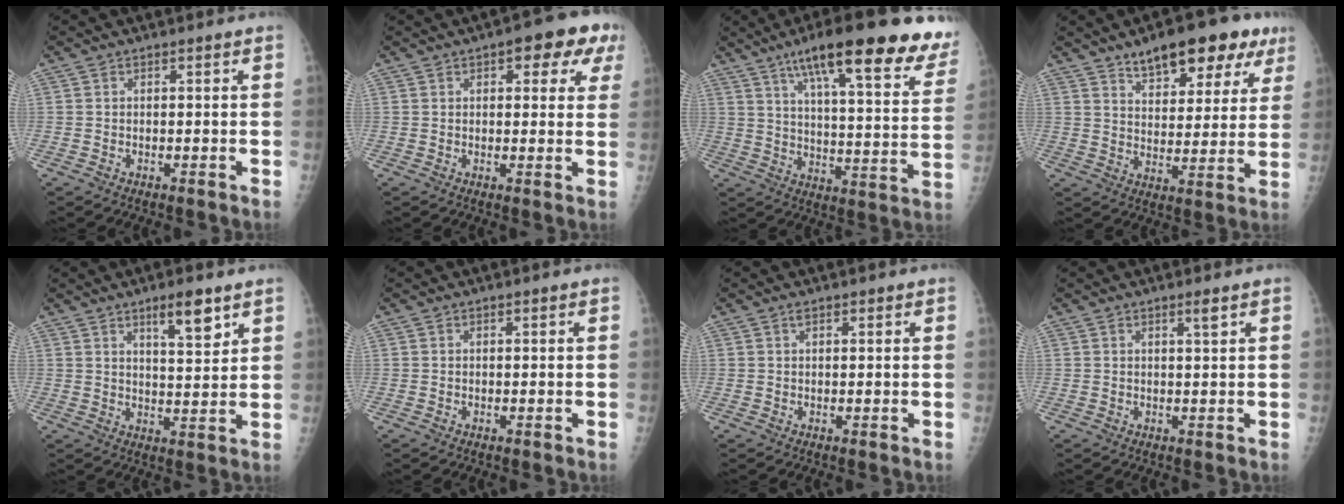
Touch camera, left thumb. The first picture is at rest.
{"total": 9.4, "force": [4.5, 4.1, 7.1], "torque": [-0.044, -0.003, 0.045]}
{"total": 25.8, "force": [16.8, 5.7, 18.8], "torque": [-0.240, -0.040, 0.232]}
{"total": 15.9, "force": [10.2, 7.0, 10.1], "torque": [-0.088, -0.034, 0.146]}
{"total": 9.2, "force": [5.8, 2.6, 6.6], "torque": [-0.090, -0.041, 0.095]}
{"total": 0.0}
{"total": 0.9, "force": [0.6, 0.4, 0.5], "torque": [-0.007, -0.003, 0.009]}
{"total": 1.4, "force": [0.9, -0.1, 1.1], "torque": [-0.018, -0.007, 0.015]}